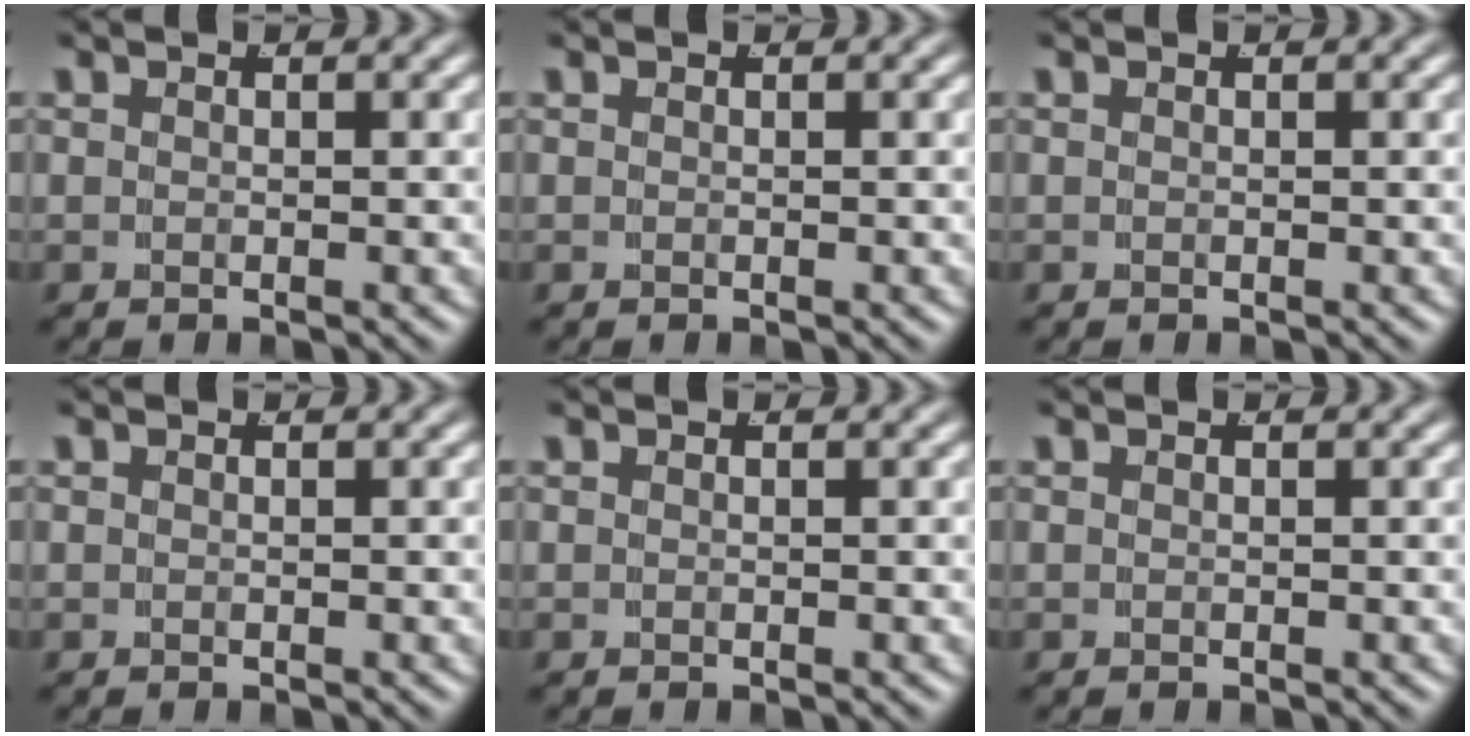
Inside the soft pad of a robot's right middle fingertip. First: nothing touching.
{"total": 0.0}
{"total": 0.0}
{"total": 0.0}
{"total": 0.0}
{"total": 0.0}